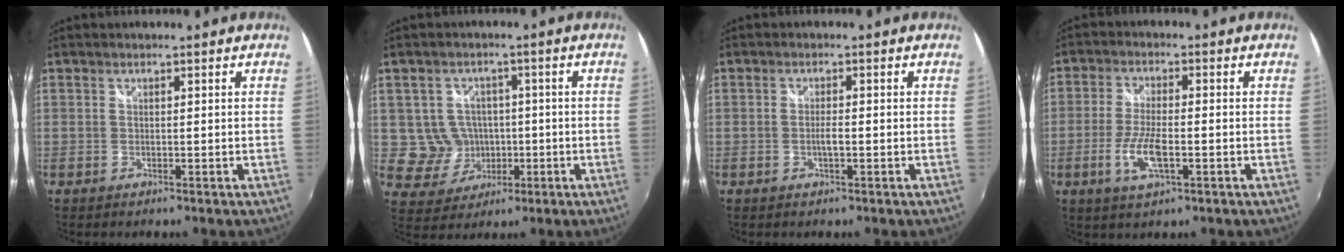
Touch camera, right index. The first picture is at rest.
{"total": 7.2, "force": [-0.5, 7.1, 1.3], "torque": [-0.043, 0.017, 0.010]}
{"total": 1.7, "force": [-0.4, 0.4, 1.6], "torque": [-0.031, 0.002, -0.006]}
{"total": 7.2, "force": [-2.2, 2.2, 6.4], "torque": [-0.138, -0.006, -0.042]}